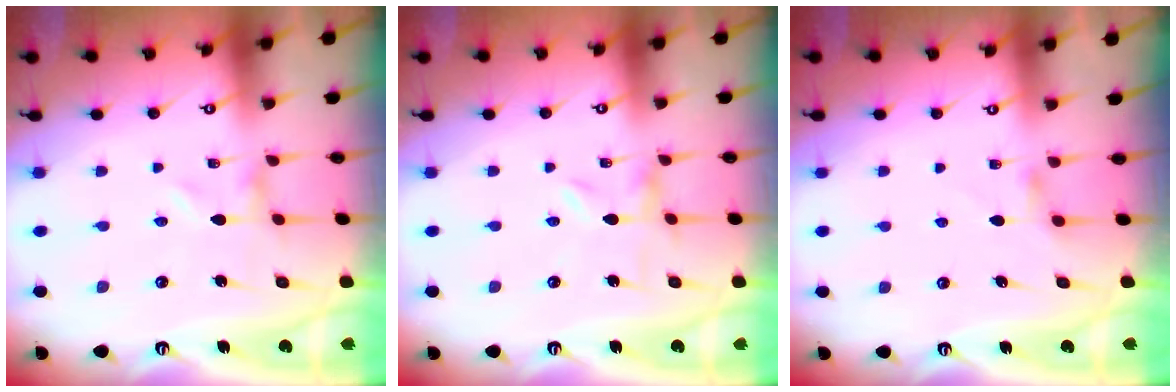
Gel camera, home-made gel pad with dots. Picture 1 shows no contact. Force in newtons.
{"total": 0.0}
{"total": 2.8, "press": 2.7, "slide": 0.6}